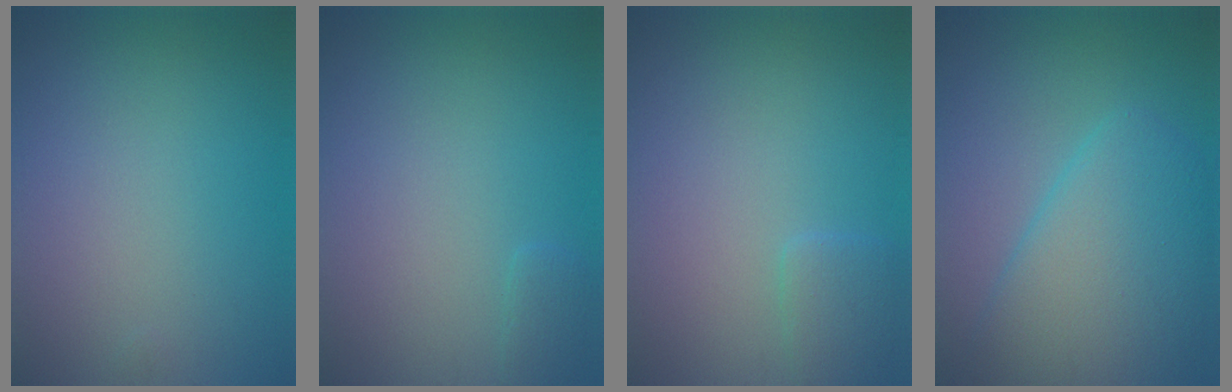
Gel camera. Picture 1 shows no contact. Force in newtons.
{"total": 0.9, "press": 0.9, "slide": 0.1}
{"total": 1.6, "press": 1.6, "slide": 0.1}
{"total": 7.0, "press": 7.0, "slide": 0.4}